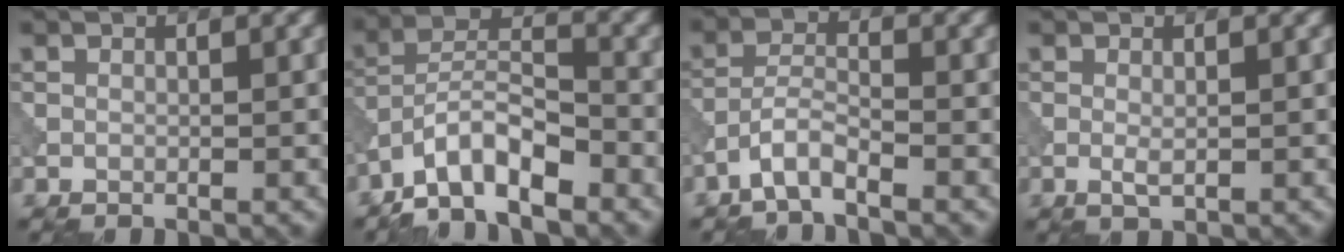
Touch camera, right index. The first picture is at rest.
{"total": 6.8, "force": [-5.1, 2.1, 4.1], "torque": [-0.066, 0.008, -0.102]}
{"total": 3.1, "force": [-2.3, 0.7, 2.0], "torque": [-0.041, 0.006, -0.054]}
{"total": 1.1, "force": [-0.1, 0.3, 1.0], "torque": [-0.022, -0.003, -0.002]}